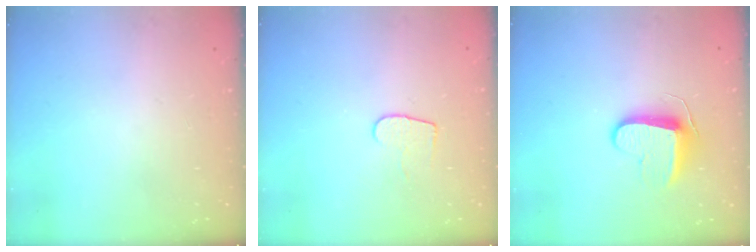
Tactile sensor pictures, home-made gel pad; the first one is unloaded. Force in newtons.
{"total": 6.3, "press": 6.3, "slide": 0.6}
{"total": 9.4, "press": 9.4, "slide": 0.2}